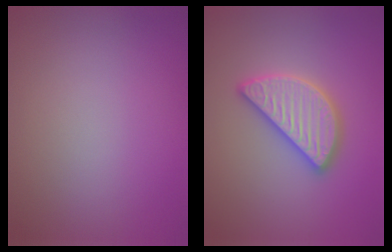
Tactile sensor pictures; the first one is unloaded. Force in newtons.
{"total": 4.7, "press": 4.7, "slide": 0.3}